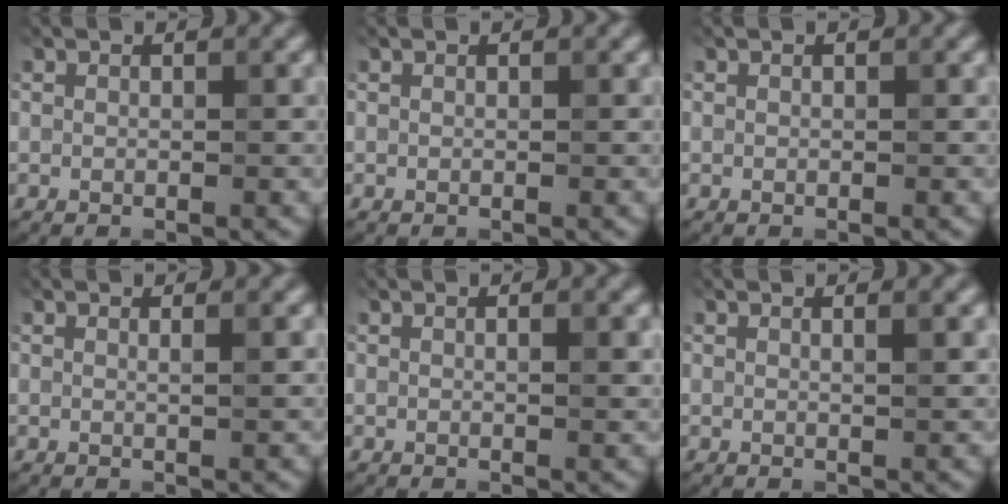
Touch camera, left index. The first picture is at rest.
{"total": 0.0}
{"total": 0.0}
{"total": 0.8, "force": [0.3, -0.1, 0.7], "torque": [-0.013, 0.004, 0.005]}
{"total": 1.3, "force": [0.5, 0.2, 1.2], "torque": [-0.021, 0.002, 0.008]}
{"total": 1.0, "force": [0.5, -0.1, 0.9], "torque": [-0.018, 0.003, 0.009]}